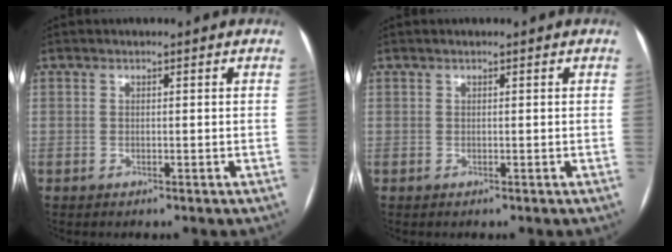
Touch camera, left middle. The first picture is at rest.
{"total": 0.0}